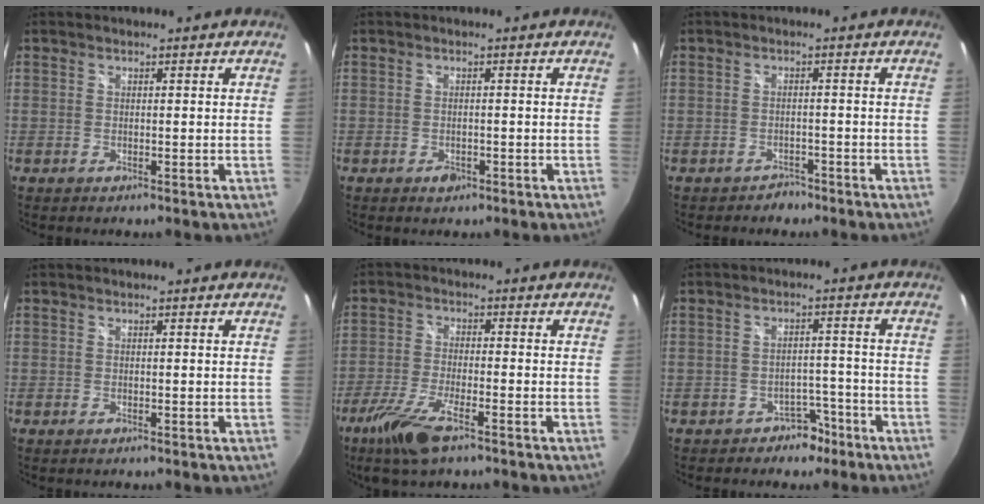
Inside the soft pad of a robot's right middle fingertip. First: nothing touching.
{"total": 1.6, "force": [-0.9, 1.1, 0.7], "torque": [-0.011, -0.002, -0.013]}
{"total": 2.5, "force": [-2.0, 1.5, 0.2], "torque": [-0.008, 0.000, -0.029]}
{"total": 0.0}
{"total": 9.3, "force": [-6.1, 1.9, 6.7], "torque": [-0.158, -0.024, -0.118]}
{"total": 4.6, "force": [-3.3, 3.0, 1.1], "torque": [-0.020, 0.017, -0.043]}